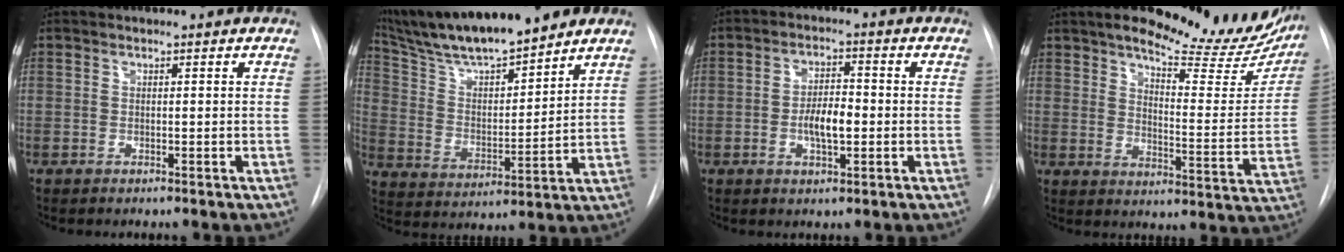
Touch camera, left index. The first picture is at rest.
{"total": 16.4, "force": [14.3, 1.5, 8.0], "torque": [-0.145, 0.007, 0.259]}
{"total": 5.3, "force": [-1.0, 1.9, 4.8], "torque": [-0.090, 0.003, -0.018]}
{"total": 20.6, "force": [17.2, 5.3, 10.0], "torque": [-0.123, -0.035, 0.208]}